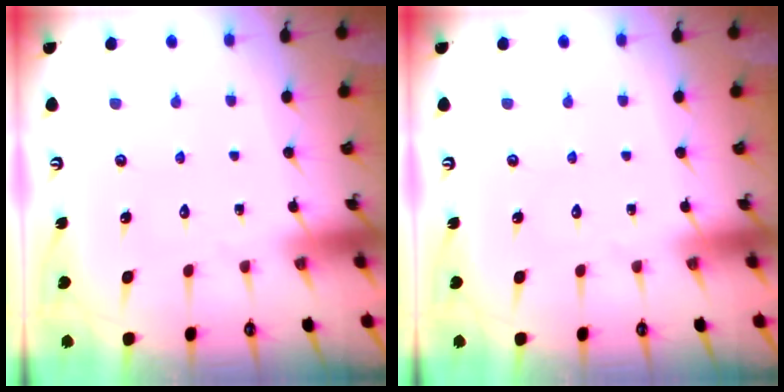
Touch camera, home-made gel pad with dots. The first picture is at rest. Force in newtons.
{"total": 0.0}